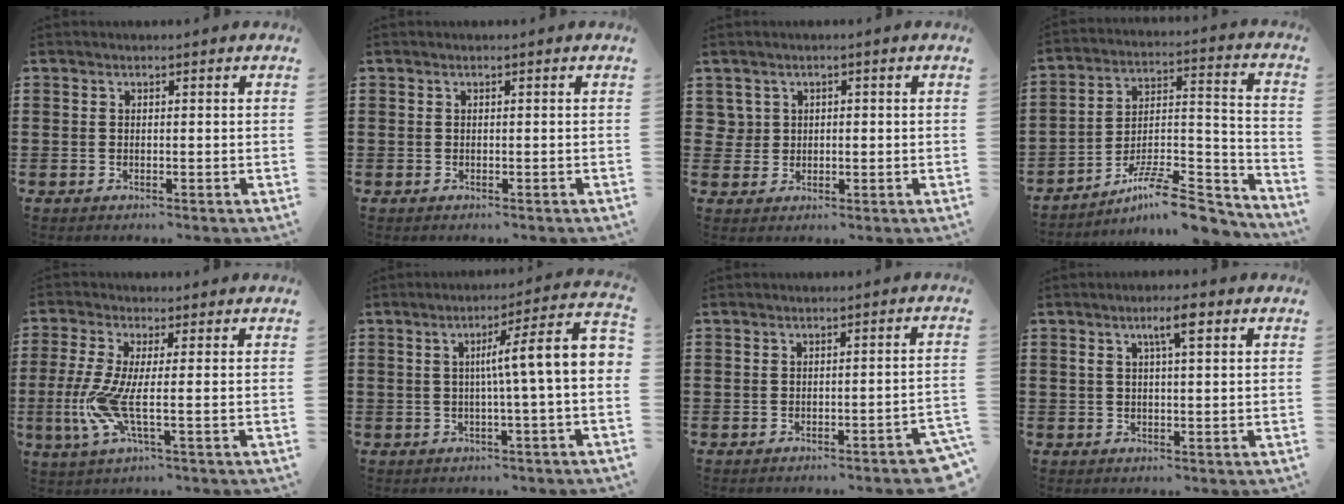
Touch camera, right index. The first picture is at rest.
{"total": 0.0}
{"total": 1.9, "force": [0.6, 1.8, 0.4], "torque": [-0.016, 0.009, 0.009]}
{"total": 10.8, "force": [-8.6, 2.3, 6.1], "torque": [-0.095, 0.019, -0.166]}
{"total": 7.7, "force": [-1.0, 1.3, 7.5], "torque": [-0.183, -0.028, -0.024]}
{"total": 7.8, "force": [0.2, -0.1, 7.8], "torque": [-0.129, -0.019, -0.006]}
{"total": 1.8, "force": [-1.6, 0.1, 0.9], "torque": [-0.017, 0.000, -0.033]}
{"total": 4.2, "force": [1.8, 0.7, 3.7], "torque": [-0.069, 0.005, 0.026]}